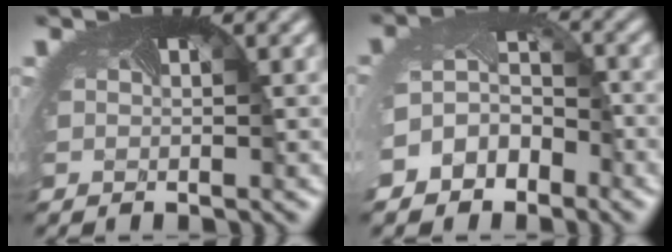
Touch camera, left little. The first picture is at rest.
{"total": 4.5, "force": [-2.6, 3.3, 1.7], "torque": [-0.041, -0.010, -0.049]}